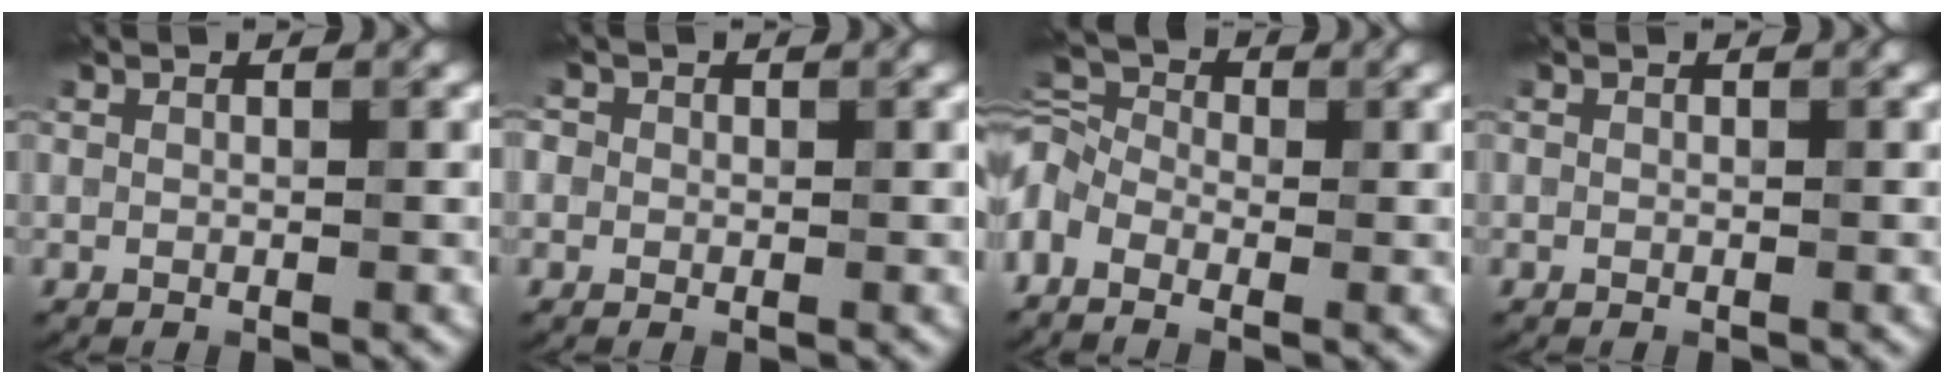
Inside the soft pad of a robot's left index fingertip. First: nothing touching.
{"total": 1.6, "force": [0.5, 1.4, 0.5], "torque": [0.001, 0.006, -0.010]}
{"total": 5.4, "force": [-2.2, 3.3, 3.7], "torque": [-0.089, 0.001, -0.058]}
{"total": 0.0}